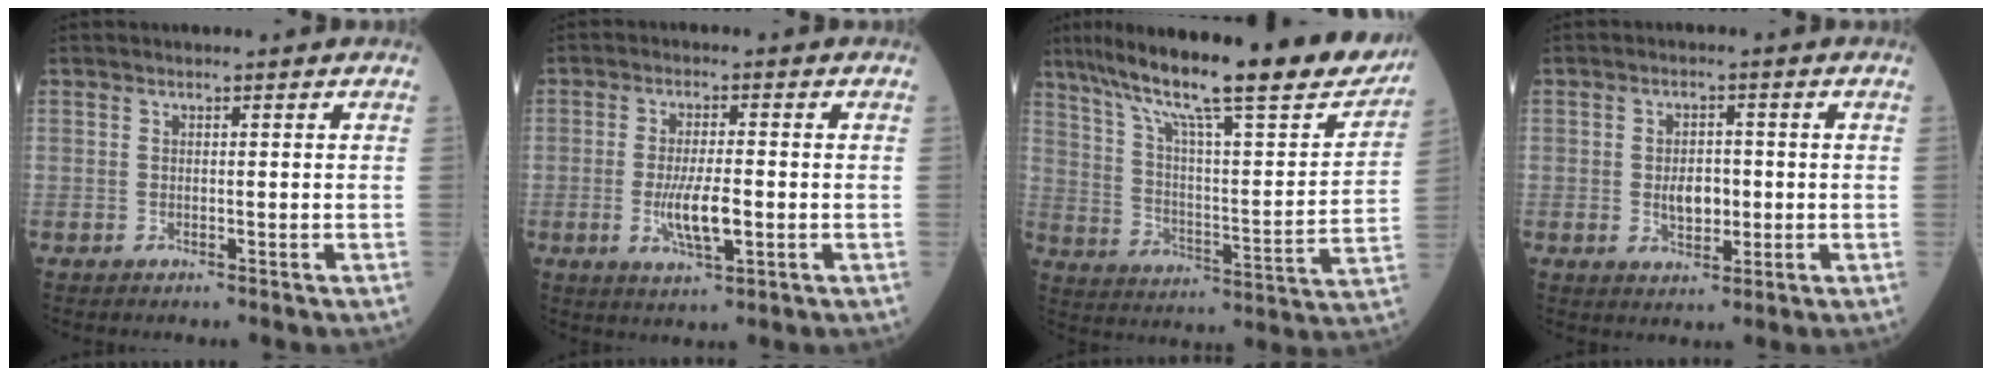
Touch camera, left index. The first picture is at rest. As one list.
[{"total": 6.1, "force": [-1.3, 1.4, 5.8], "torque": [-0.118, -0.010, -0.022]}, {"total": 27.0, "force": [21.9, 3.1, 15.5], "torque": [-0.258, -0.018, 0.312]}, {"total": 4.2, "force": [-0.4, 2.6, 3.3], "torque": [-0.058, 0.003, -0.003]}]